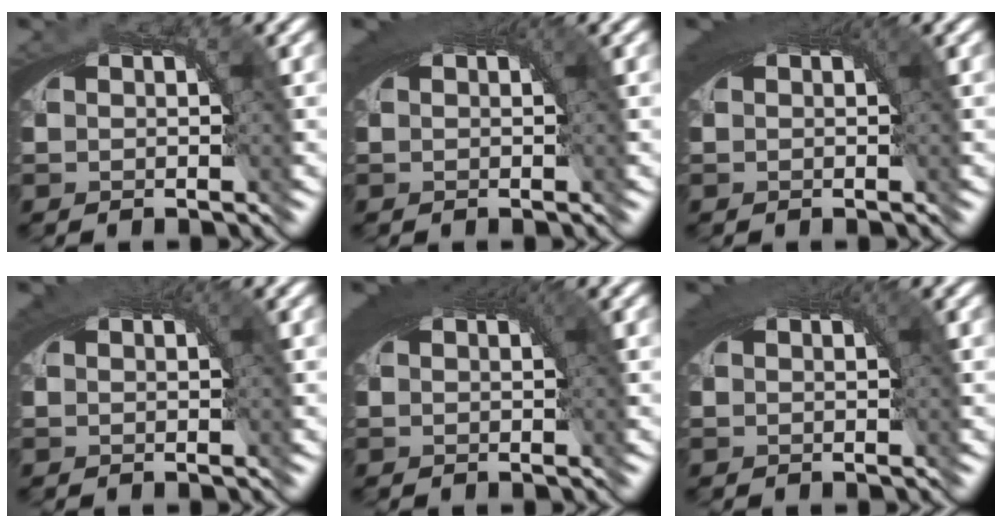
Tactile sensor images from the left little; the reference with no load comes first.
{"total": 2.6, "force": [0.7, 1.5, 2.0], "torque": [-0.033, -0.006, 0.012]}
{"total": 2.8, "force": [0.7, 1.5, 2.2], "torque": [-0.037, -0.007, 0.013]}
{"total": 1.7, "force": [0.6, 1.0, 1.2], "torque": [-0.018, -0.004, 0.009]}
{"total": 4.1, "force": [1.2, 2.0, 3.4], "torque": [-0.051, -0.003, 0.019]}
{"total": 2.3, "force": [0.7, 1.3, 1.8], "torque": [-0.028, -0.006, 0.012]}